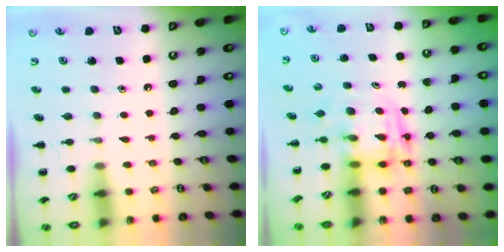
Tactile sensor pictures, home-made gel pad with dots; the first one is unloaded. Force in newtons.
{"total": 3.9, "press": 3.9, "slide": 0.7}